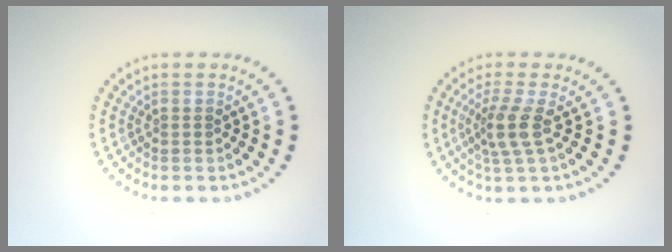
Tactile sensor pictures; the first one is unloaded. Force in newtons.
{"total": 2.7, "press": 2.0, "slide": 1.8}